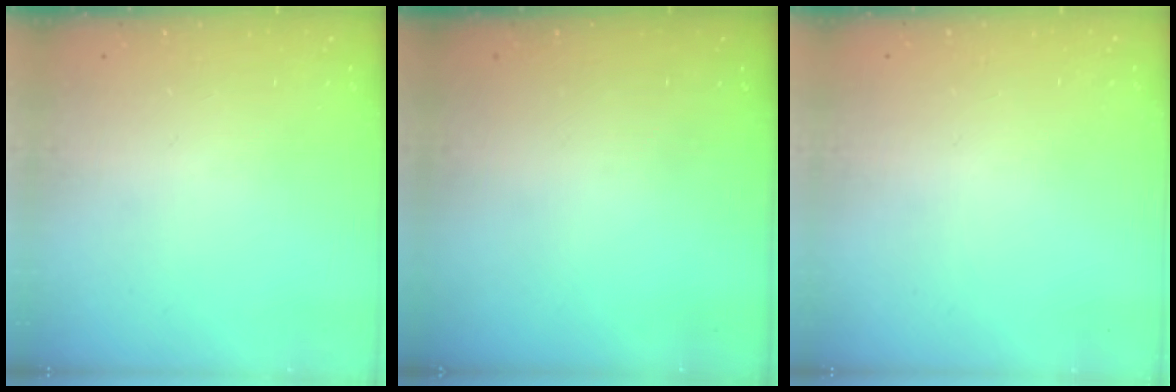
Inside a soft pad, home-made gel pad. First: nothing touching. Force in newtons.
{"total": 0.0}
{"total": 2.4, "press": 2.4, "slide": 0.2}